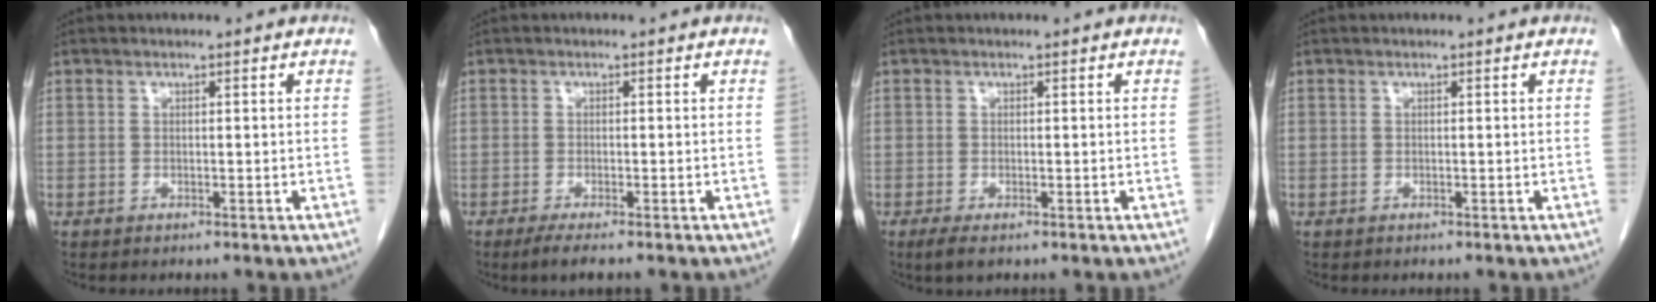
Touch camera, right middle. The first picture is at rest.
{"total": 2.6, "force": [-1.9, 0.1, 1.7], "torque": [-0.033, -0.007, -0.034]}
{"total": 1.9, "force": [-1.3, 0.5, 1.4], "torque": [-0.030, -0.006, -0.021]}
{"total": 0.0}